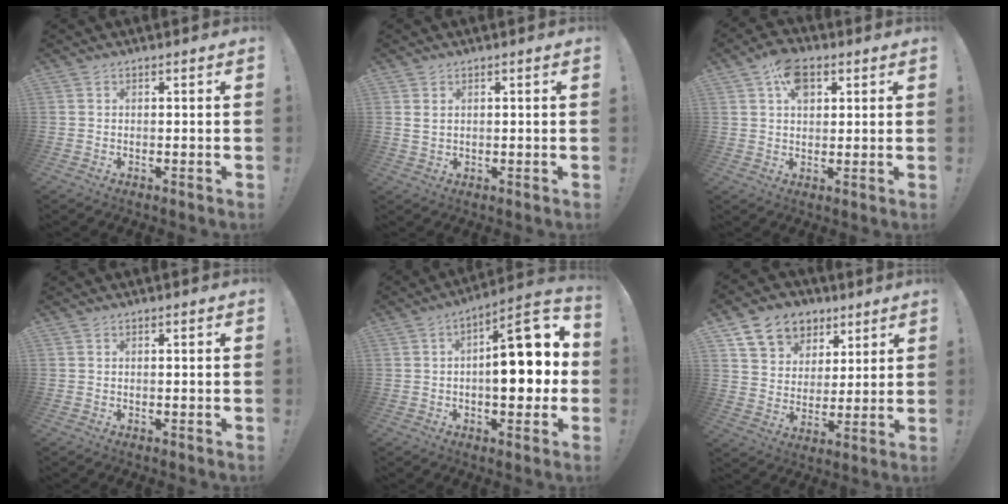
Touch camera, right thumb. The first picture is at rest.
{"total": 2.2, "force": [1.0, 1.3, 1.4], "torque": [-0.021, 0.000, 0.018]}
{"total": 8.9, "force": [3.7, 5.7, 5.7], "torque": [-0.088, 0.000, 0.070]}
{"total": 0.0}
{"total": 17.5, "force": [0.5, 8.4, 15.4], "torque": [-0.198, 0.006, 0.004]}
{"total": 13.9, "force": [7.8, 10.4, 5.0], "torque": [-0.071, -0.040, 0.153]}